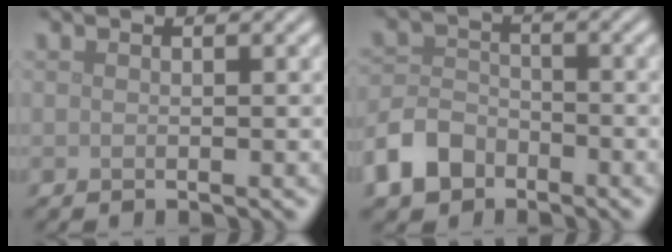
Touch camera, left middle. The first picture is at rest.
{"total": 4.5, "force": [-2.8, 3.0, 1.8], "torque": [-0.040, 0.001, -0.062]}